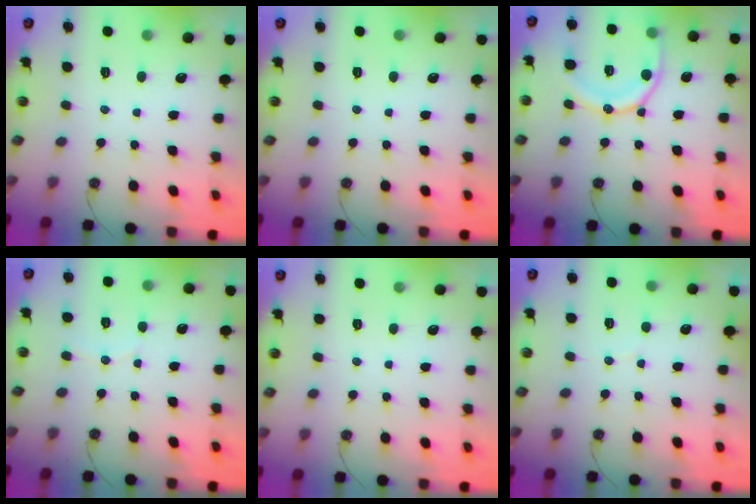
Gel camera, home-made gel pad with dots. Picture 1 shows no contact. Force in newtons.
{"total": 0.0}
{"total": 15.1, "press": 15.1, "slide": 1.5}
{"total": 3.0, "press": 3.0, "slide": 0.4}
{"total": 0.0}
{"total": 2.8, "press": 2.8, "slide": 0.2}